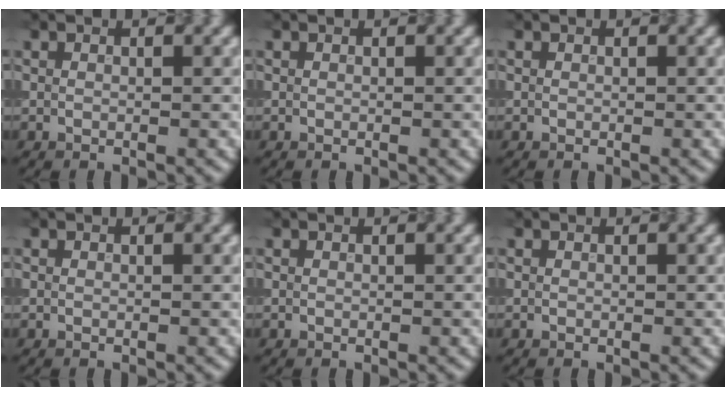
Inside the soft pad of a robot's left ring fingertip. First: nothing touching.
{"total": 0.0}
{"total": 0.0}
{"total": 0.0}
{"total": 0.0}
{"total": 0.0}